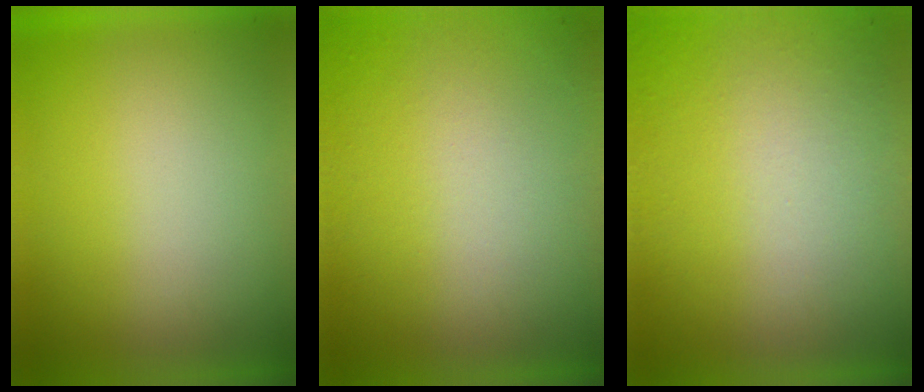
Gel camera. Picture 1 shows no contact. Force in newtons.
{"total": 6.0}
{"total": 9.2}